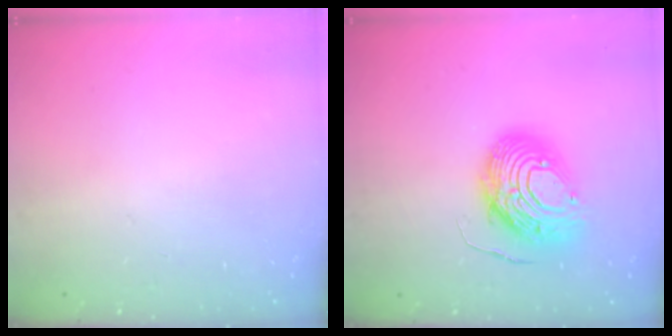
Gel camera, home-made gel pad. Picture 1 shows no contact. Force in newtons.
{"total": 12.9, "press": 12.8, "slide": 1.3}